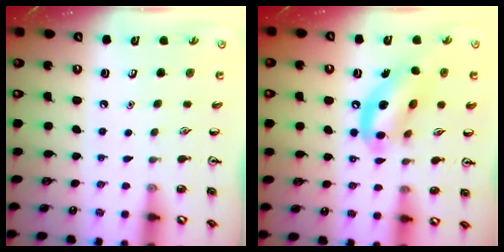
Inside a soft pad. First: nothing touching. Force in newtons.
{"total": 12.2, "press": 11.5, "slide": 4.1}